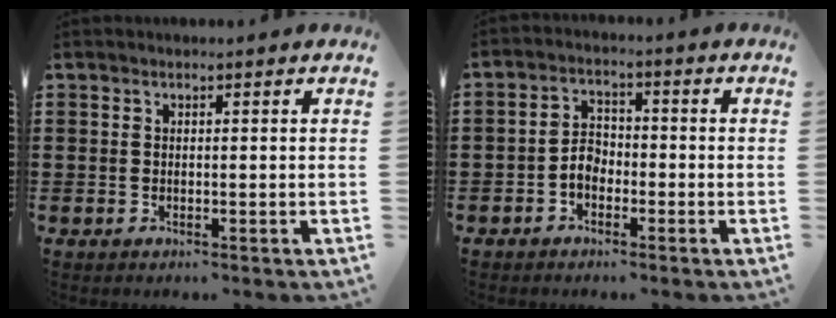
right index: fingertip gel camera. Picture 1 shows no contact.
{"total": 3.5, "force": [-1.7, 2.3, 2.0], "torque": [-0.054, 0.003, -0.040]}